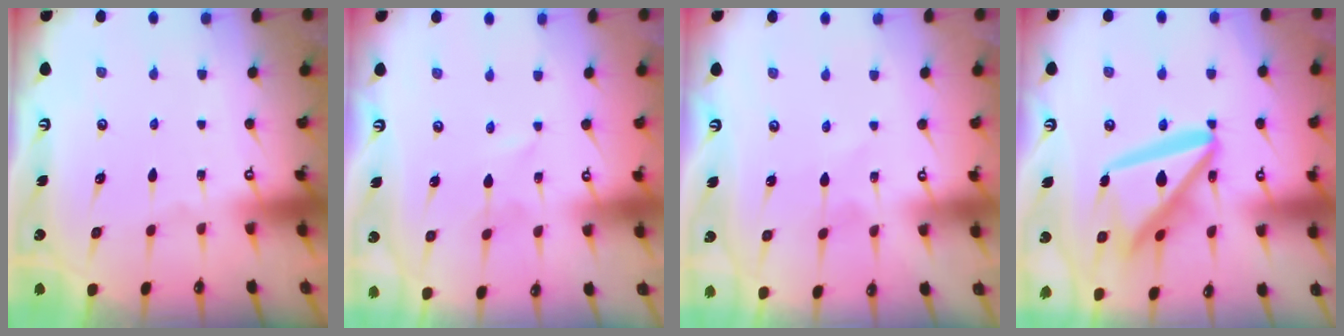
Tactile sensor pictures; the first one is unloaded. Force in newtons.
{"total": 0.7, "press": 0.6, "slide": 0.1}
{"total": 2.2, "press": 2.2, "slide": 0.3}
{"total": 17.3, "press": 17.2, "slide": 1.7}